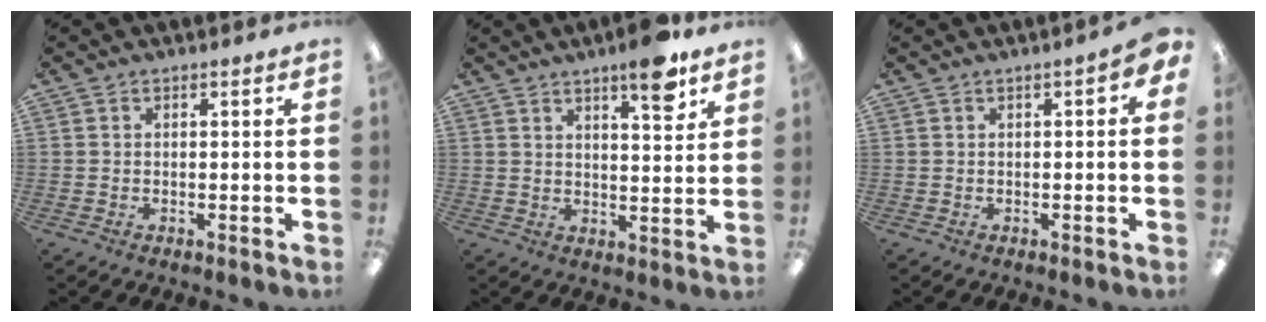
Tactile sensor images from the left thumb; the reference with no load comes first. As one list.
[{"total": 8.6, "force": [6.2, 2.0, 5.7], "torque": [-0.069, -0.038, 0.096]}, {"total": 1.9, "force": [0.1, 0.7, 1.8], "torque": [-0.033, 0.006, 0.001]}]